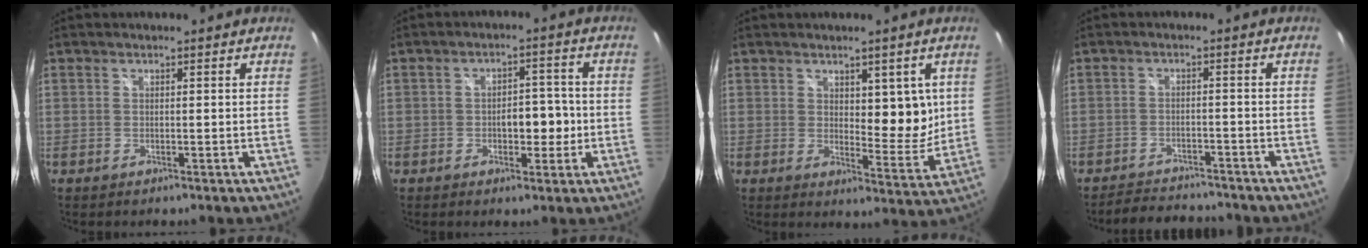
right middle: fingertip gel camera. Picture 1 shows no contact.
{"total": 4.5, "force": [-0.5, 2.9, 3.4], "torque": [-0.050, 0.012, -0.003]}
{"total": 6.9, "force": [3.2, 3.4, 5.1], "torque": [-0.052, -0.003, 0.053]}
{"total": 7.6, "force": [-7.1, 1.8, 1.8], "torque": [-0.053, 0.011, -0.103]}